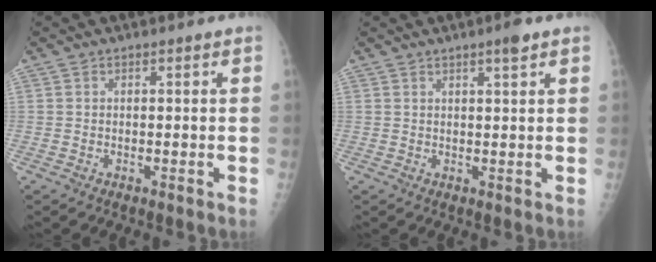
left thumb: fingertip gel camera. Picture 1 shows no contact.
{"total": 2.9, "force": [1.9, 0.2, 2.2], "torque": [-0.035, -0.008, 0.030]}